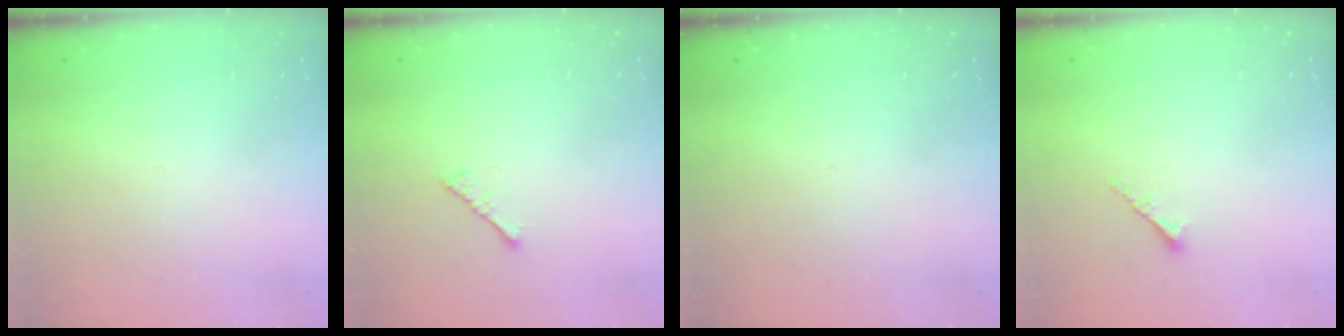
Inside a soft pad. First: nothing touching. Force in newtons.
{"total": 2.1, "press": 2.1, "slide": 0.5}
{"total": 0.0}
{"total": 1.7, "press": 1.7, "slide": 0.3}